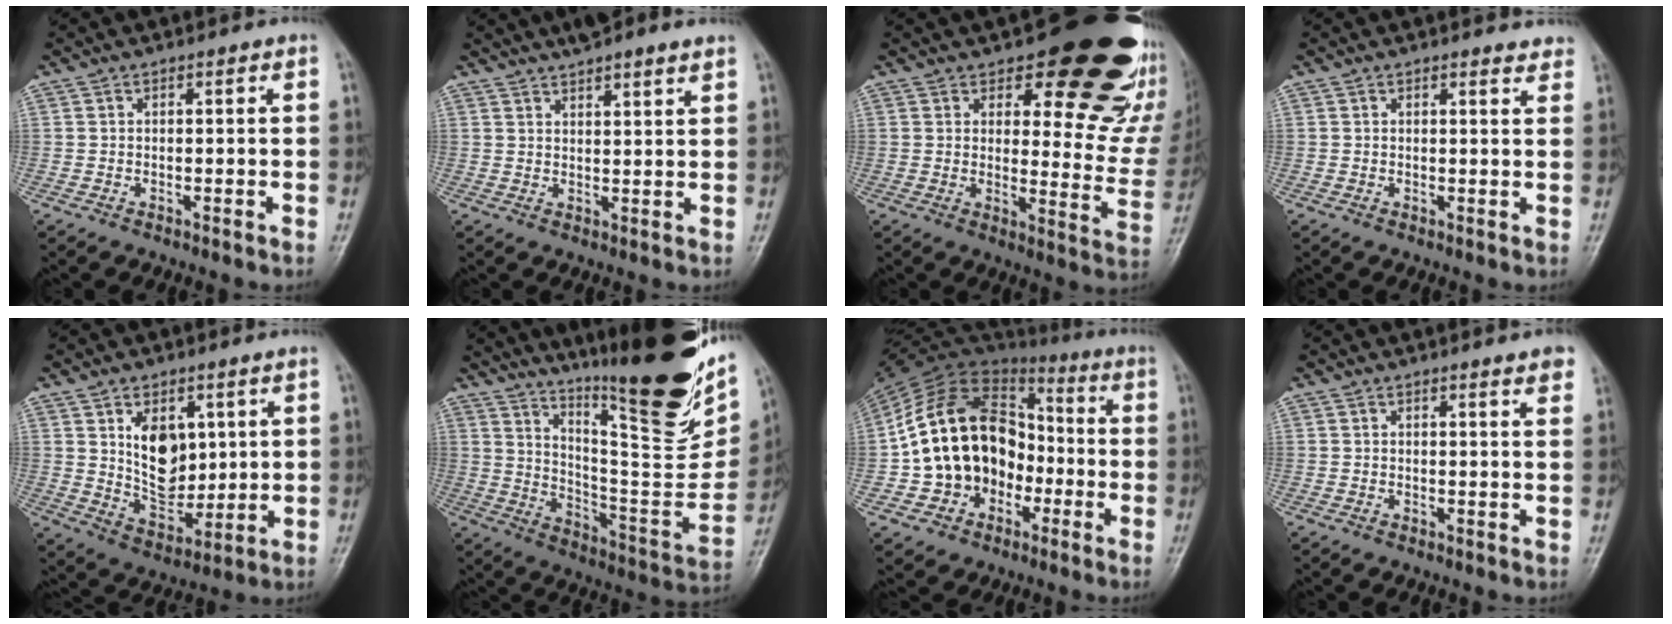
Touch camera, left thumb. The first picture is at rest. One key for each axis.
{"total": 7.4, "fx": 5.9, "fy": 1.3, "fz": 4.3, "tx": -0.051, "ty": -0.001, "tz": 0.086}
{"total": 22.5, "fx": 16.0, "fy": 8.7, "fz": 13.3, "tx": -0.125, "ty": -0.109, "tz": 0.193}
{"total": 2.9, "fx": 2.7, "fy": 0.8, "fz": 0.5, "tx": 0.004, "ty": -0.015, "tz": 0.020}
{"total": 11.1, "fx": 3.3, "fy": 7.2, "fz": 7.8, "tx": -0.089, "ty": -0.031, "tz": 0.073}
{"total": 29.5, "fx": 19.8, "fy": 5.7, "fz": 21.1, "tx": -0.293, "ty": -0.102, "tz": 0.306}
{"total": 19.8, "fx": -3.5, "fy": 15.4, "fz": 11.9, "tx": -0.191, "ty": 0.046, "tz": -0.060}
{"total": 3.8, "fx": 3.0, "fy": 0.4, "fz": 2.3, "tx": -0.022, "ty": -0.009, "tz": 0.029}